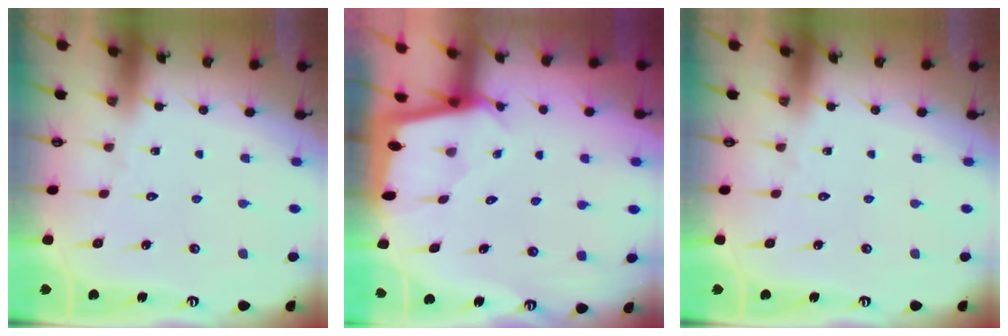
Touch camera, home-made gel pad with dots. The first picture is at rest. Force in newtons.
{"total": 1.6, "press": 1.6, "slide": 0.2}
{"total": 0.0}